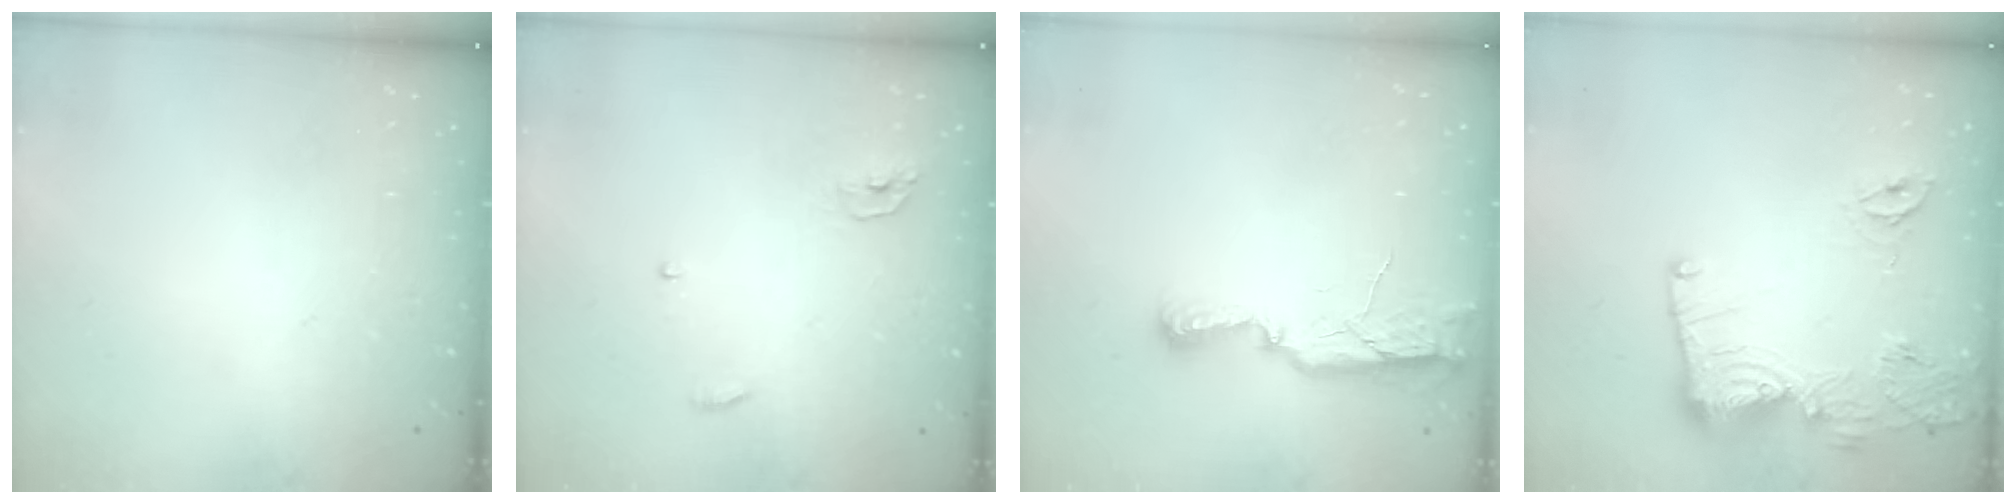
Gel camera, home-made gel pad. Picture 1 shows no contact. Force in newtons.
{"total": 3.8, "press": 3.8, "slide": 0.5}
{"total": 9.5, "press": 8.0, "slide": 5.2}
{"total": 14.3, "press": 14.2, "slide": 1.4}